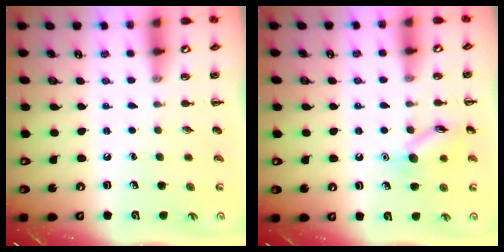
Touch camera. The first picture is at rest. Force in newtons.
{"total": 10.6, "press": 10.6, "slide": 0.4}